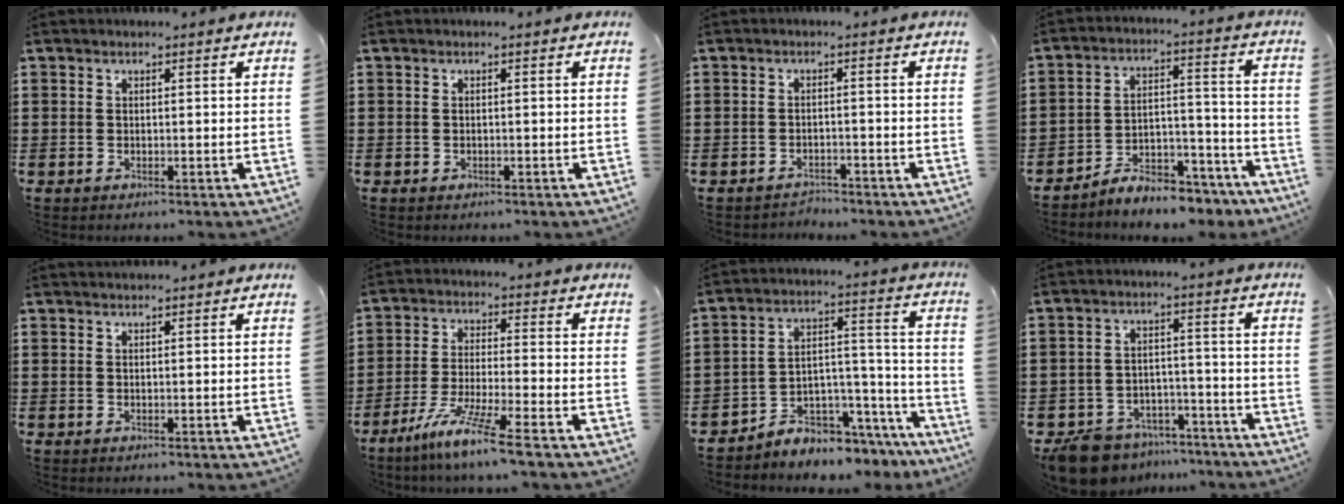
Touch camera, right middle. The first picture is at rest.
{"total": 0.0}
{"total": 1.8, "force": [-1.8, 0.3, -0.2], "torque": [-0.004, 0.000, -0.041]}
{"total": 6.4, "force": [-6.1, 1.4, 1.2], "torque": [-0.017, 0.019, -0.117]}
{"total": 0.8, "force": [0.8, 0.0, 0.0], "torque": [-0.001, -0.003, 0.015]}
{"total": 8.0, "force": [-6.2, -0.5, 5.1], "torque": [-0.108, -0.019, -0.121]}
{"total": 4.8, "force": [-4.5, 1.5, 0.2], "torque": [-0.011, 0.002, -0.090]}
{"total": 7.5, "force": [-7.0, 2.2, 1.5], "torque": [-0.045, 0.017, -0.140]}